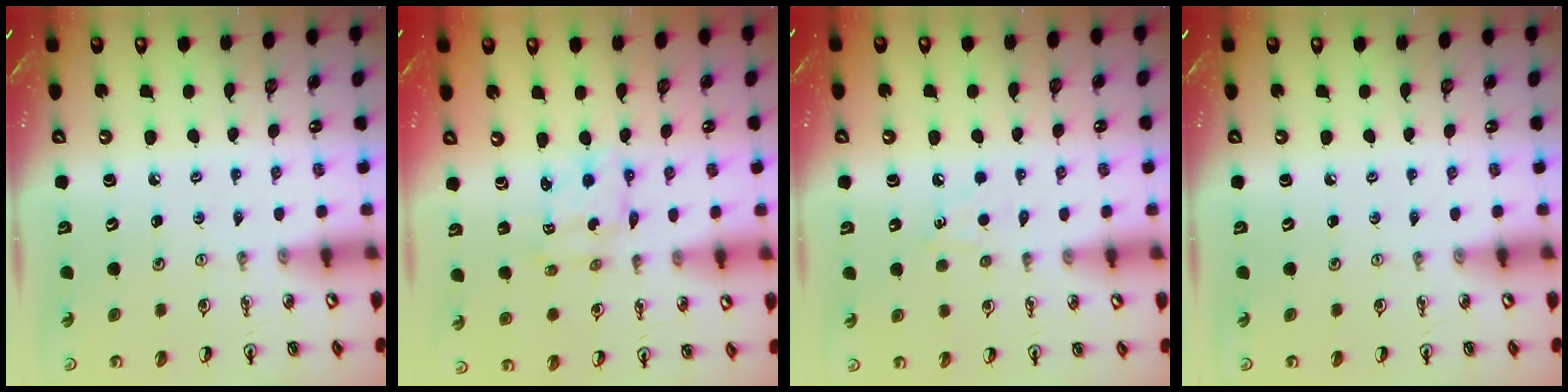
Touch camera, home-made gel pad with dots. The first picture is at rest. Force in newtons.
{"total": 2.8, "press": 2.8, "slide": 0.3}
{"total": 5.3, "press": 5.2, "slide": 0.8}
{"total": 0.0}